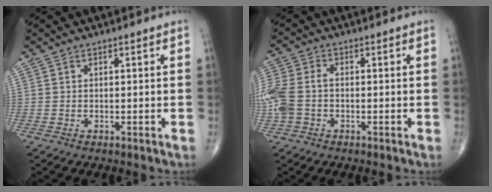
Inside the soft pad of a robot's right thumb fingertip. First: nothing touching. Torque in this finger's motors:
{"motor_torque": [0.26, 0.05, 0.72, 0.26, 0.09]}